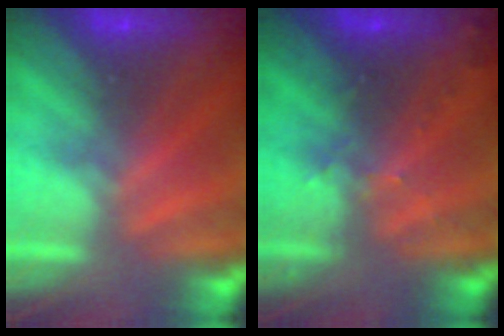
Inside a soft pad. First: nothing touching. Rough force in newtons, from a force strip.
{"total": 3.0}